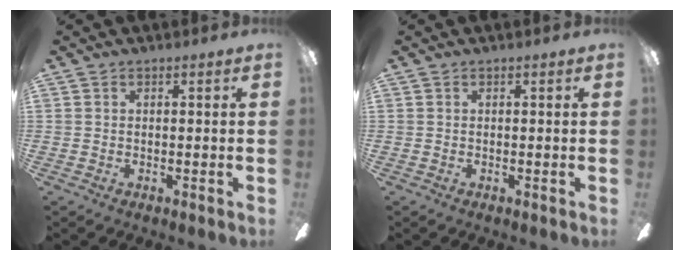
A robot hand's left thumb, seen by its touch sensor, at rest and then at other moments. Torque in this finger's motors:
{"motor_torque": [0.00, 0.00, 0.01, 0.14, 0.00]}